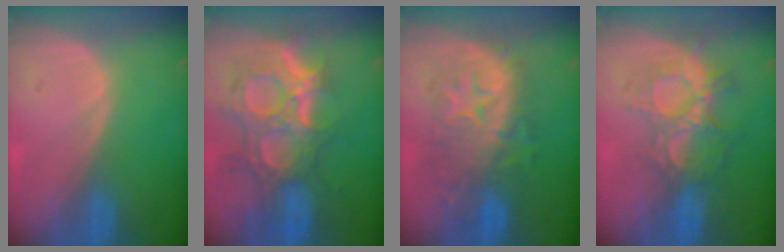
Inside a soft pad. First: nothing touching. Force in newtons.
{"total": 12.2, "press": 10.7, "slide": 5.8}
{"total": 9.2, "press": 9.2, "slide": 0.4}
{"total": 9.2, "press": 7.9, "slide": 4.7}